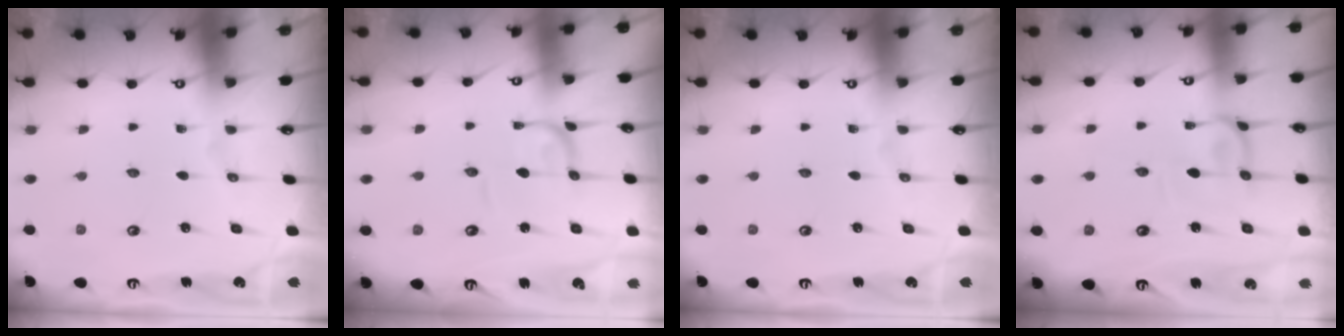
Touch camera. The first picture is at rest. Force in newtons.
{"total": 1.7, "press": 1.7, "slide": 0.2}
{"total": 0.0}
{"total": 1.4, "press": 1.3, "slide": 0.4}